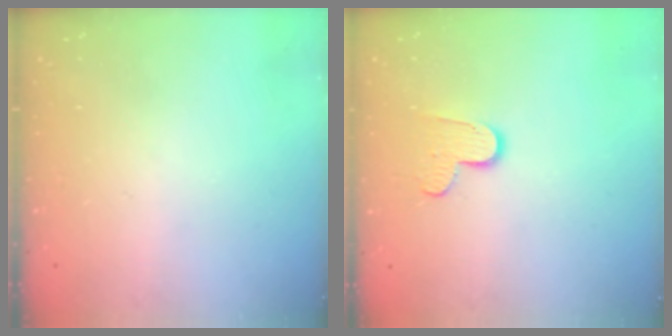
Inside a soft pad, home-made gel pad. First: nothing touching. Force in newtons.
{"total": 8.2, "press": 8.2, "slide": 0.5}